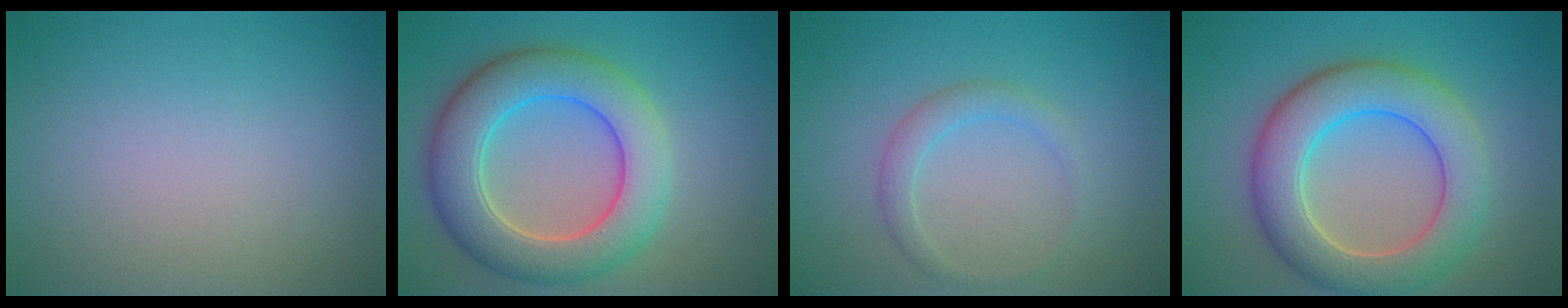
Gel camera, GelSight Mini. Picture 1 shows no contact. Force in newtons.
{"total": 8.2, "press": 8.2, "slide": 0.4}
{"total": 1.8, "press": 1.8, "slide": 0.2}
{"total": 7.8, "press": 7.8, "slide": 0.2}